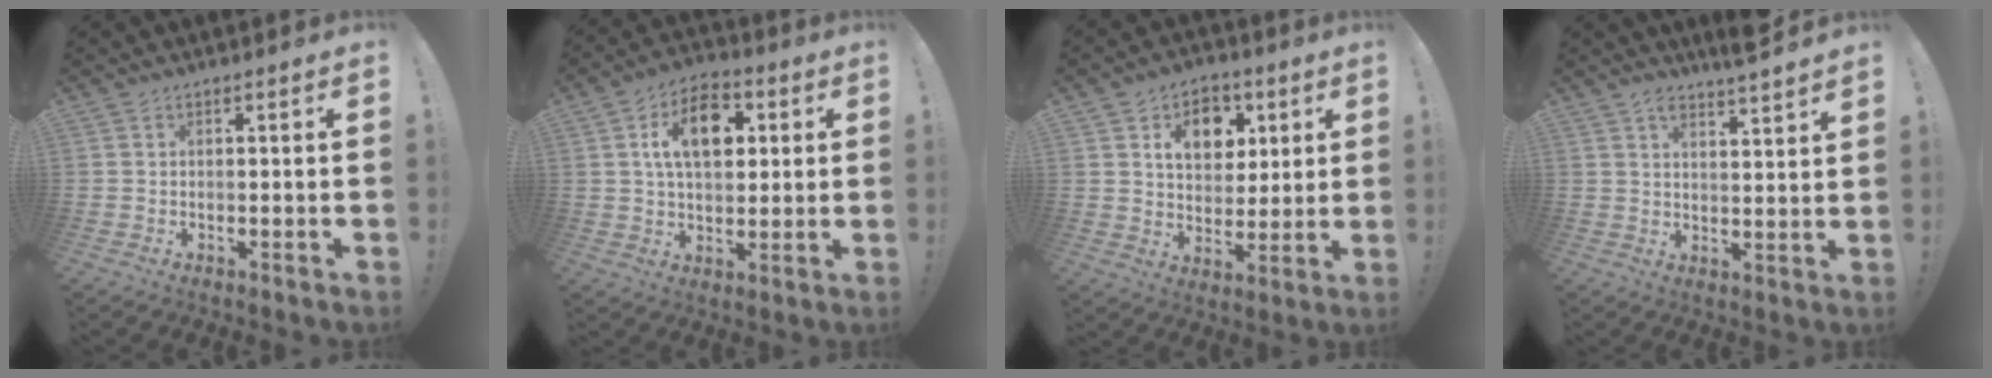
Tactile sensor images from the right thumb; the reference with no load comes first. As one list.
[{"total": 13.8, "force": [4.1, 9.0, 9.6], "torque": [-0.135, 0.001, 0.073]}, {"total": 11.7, "force": [5.3, 8.8, 5.7], "torque": [-0.075, -0.022, 0.099]}, {"total": 5.3, "force": [4.7, 0.3, 2.5], "torque": [-0.028, -0.034, 0.079]}]